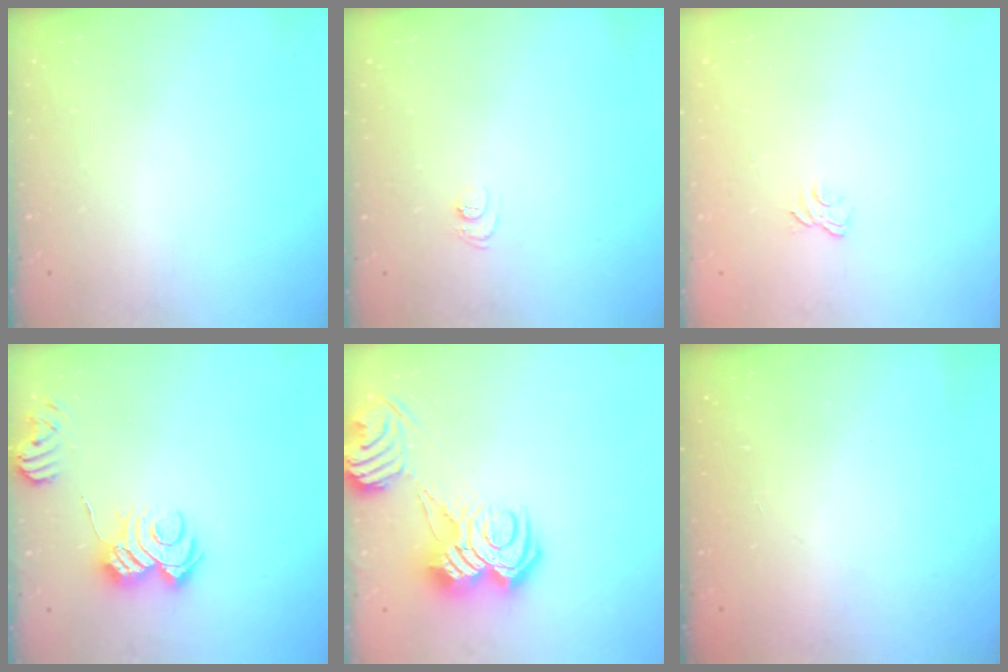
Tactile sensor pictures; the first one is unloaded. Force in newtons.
{"total": 4.8, "press": 4.8, "slide": 0.4}
{"total": 3.3, "press": 3.0, "slide": 1.3}
{"total": 8.5, "press": 8.5, "slide": 0.7}
{"total": 10.5, "press": 10.4, "slide": 0.9}
{"total": 2.5, "press": 2.4, "slide": 0.8}